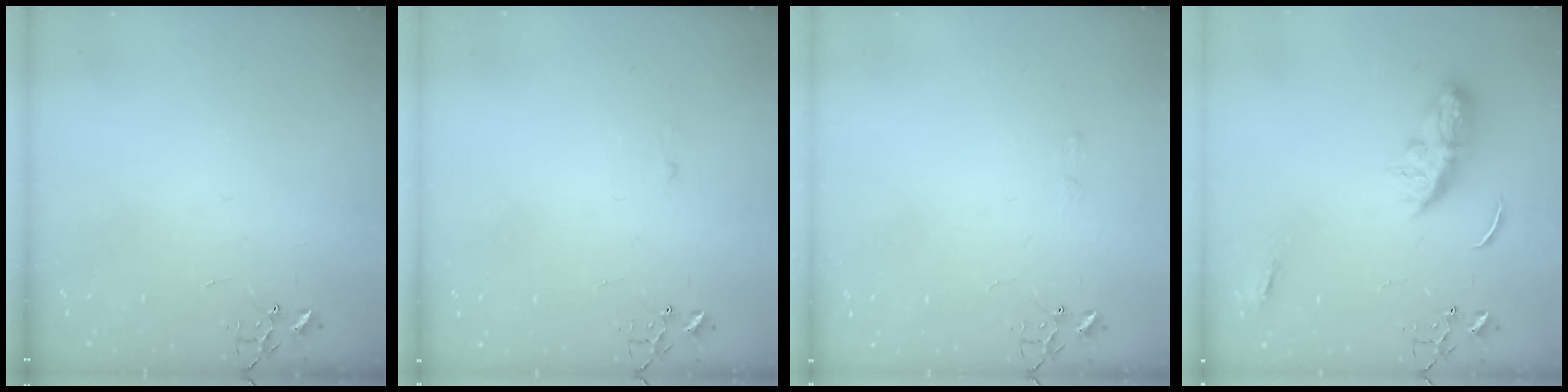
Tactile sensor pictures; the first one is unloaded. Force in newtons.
{"total": 1.8, "press": 1.8, "slide": 0.2}
{"total": 4.6, "press": 4.6, "slide": 0.7}
{"total": 9.3, "press": 9.3, "slide": 0.1}